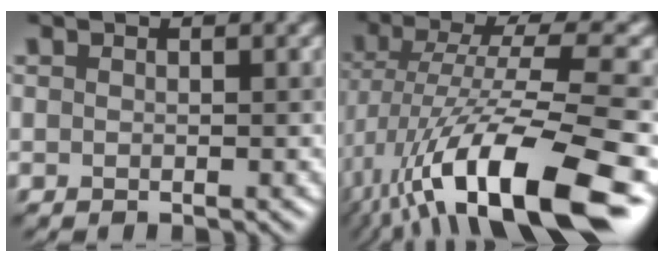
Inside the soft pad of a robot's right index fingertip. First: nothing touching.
{"total": 14.7, "force": [-5.0, 4.5, 13.1], "torque": [-0.241, 0.009, -0.079]}